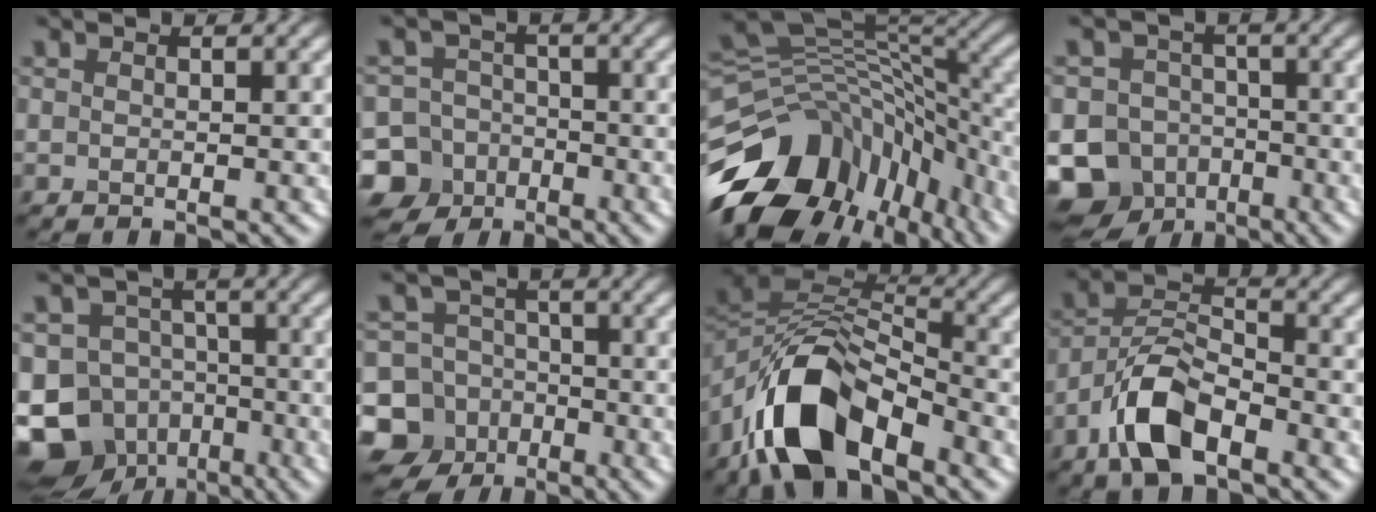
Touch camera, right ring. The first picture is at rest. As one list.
[{"total": 10.5, "force": [-5.7, 8.6, 2.0], "torque": [-0.037, -0.041, -0.125]}, {"total": 14.7, "force": [-8.4, 8.8, 8.2], "torque": [-0.185, 0.009, -0.142]}, {"total": 11.7, "force": [-6.5, 9.4, 2.6], "torque": [-0.037, -0.032, -0.137]}, {"total": 12.3, "force": [-6.7, 9.6, 3.9], "torque": [-0.072, -0.023, -0.130]}, {"total": 12.5, "force": [-5.8, 10.8, 2.3], "torque": [-0.063, -0.036, -0.118]}, {"total": 11.0, "force": [-6.3, 5.1, 7.4], "torque": [-0.135, 0.007, -0.126]}, {"total": 6.6, "force": [-3.8, 3.0, 4.6], "torque": [-0.085, 0.007, -0.082]}]